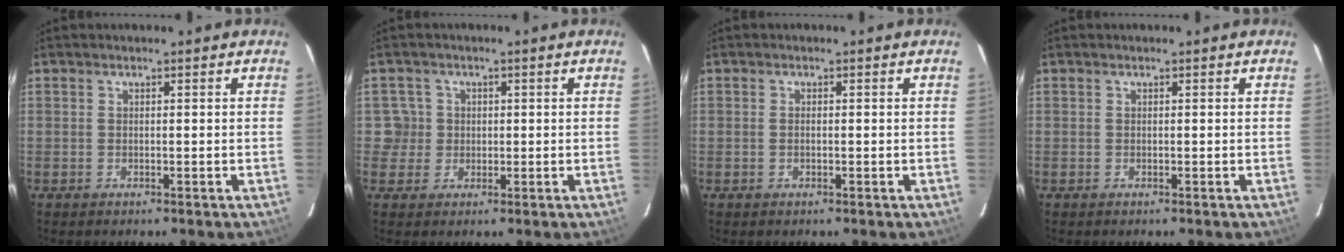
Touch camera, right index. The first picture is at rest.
{"total": 3.7, "force": [0.3, 3.7, 0.0], "torque": [0.019, 0.022, 0.006]}
{"total": 0.9, "force": [-0.1, 0.5, 0.8], "torque": [-0.015, 0.001, -0.003]}
{"total": 0.0}